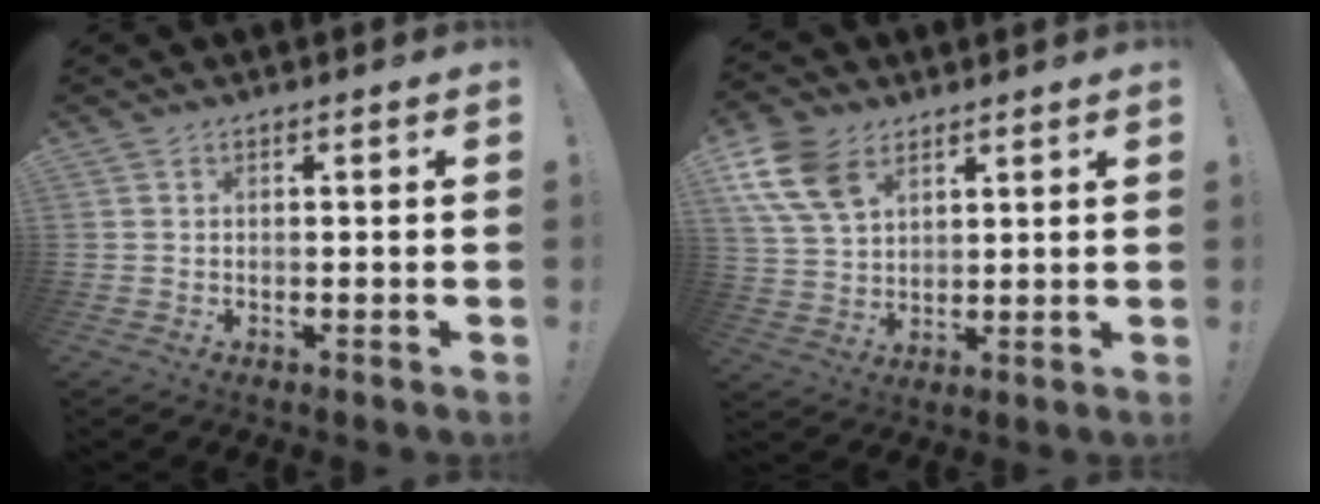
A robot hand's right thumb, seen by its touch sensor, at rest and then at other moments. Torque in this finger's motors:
{"motor_torque": [0.72, 1.69, 0.33, -0.06, 0.06]}